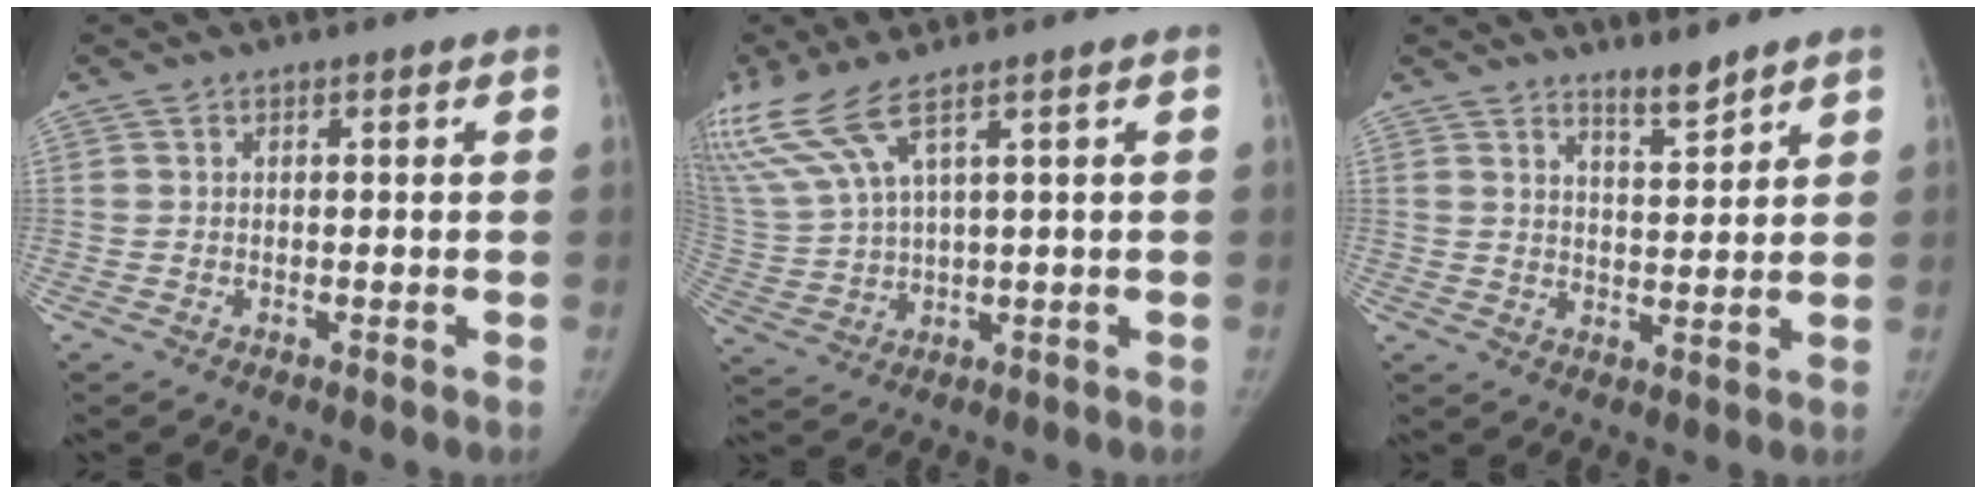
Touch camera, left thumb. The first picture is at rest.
{"total": 10.1, "force": [6.8, 1.8, 7.2], "torque": [-0.185, -0.017, 0.155]}
{"total": 4.2, "force": [3.7, 0.7, 1.8], "torque": [-0.017, -0.037, 0.062]}